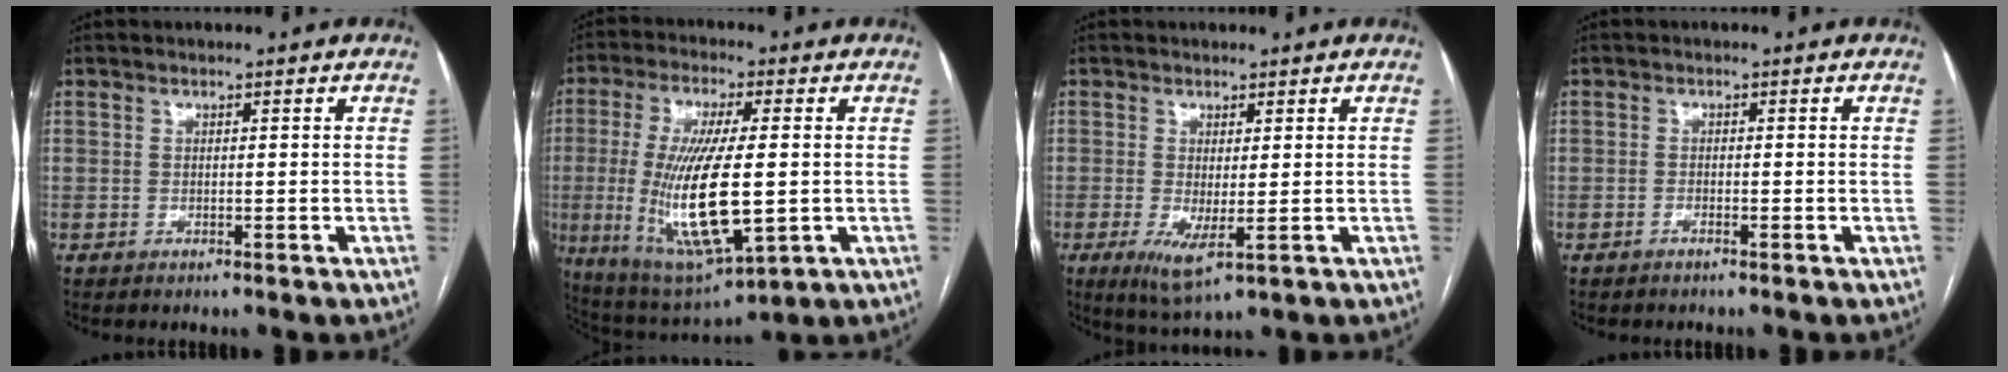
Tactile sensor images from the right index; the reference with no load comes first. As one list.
[{"total": 17.0, "force": [-1.4, 4.3, 16.4], "torque": [-0.329, -0.019, -0.009]}, {"total": 4.9, "force": [-1.2, 1.2, 4.6], "torque": [-0.085, -0.015, -0.011]}, {"total": 0.6, "force": [-0.5, 0.2, 0.2], "torque": [-0.004, 0.000, -0.010]}]